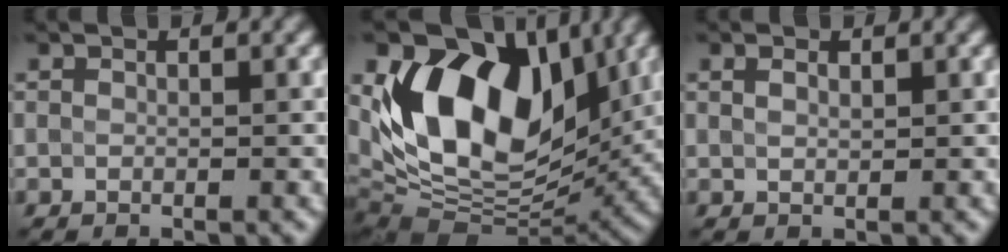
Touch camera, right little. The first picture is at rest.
{"total": 12.7, "force": [3.5, 8.0, 9.2], "torque": [-0.149, -0.003, 0.064]}
{"total": 0.9, "force": [0.6, 0.4, 0.5], "torque": [-0.012, 0.003, 0.014]}